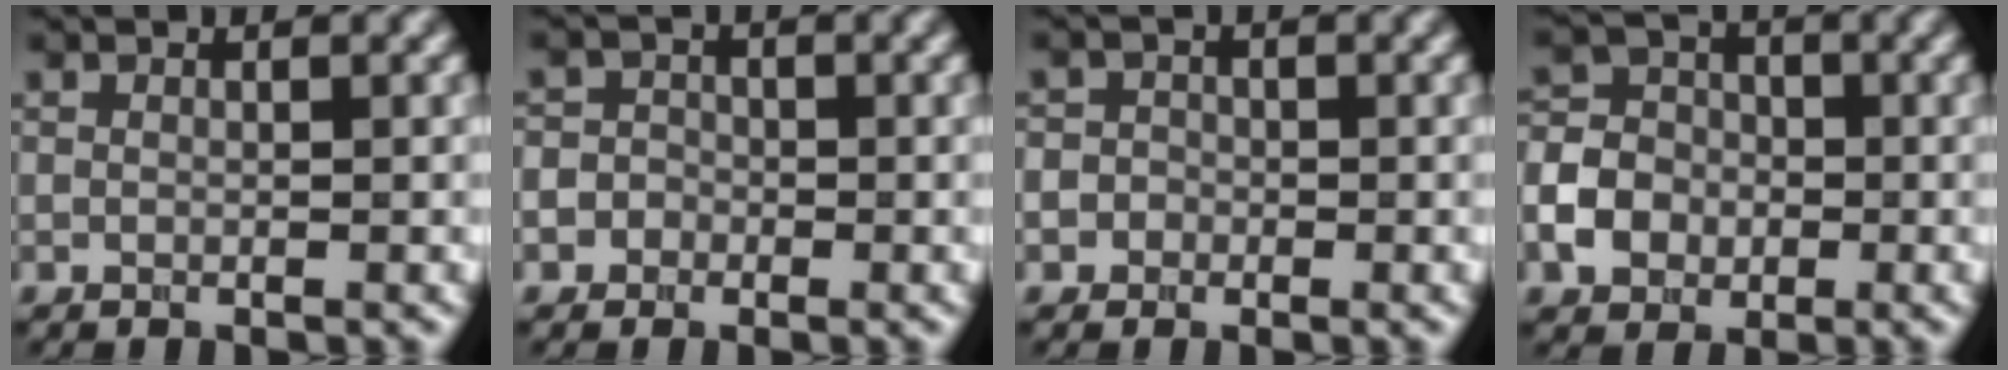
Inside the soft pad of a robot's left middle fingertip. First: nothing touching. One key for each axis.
{"total": 3.3, "fx": -1.2, "fy": 3.0, "fz": 0.7, "tx": 0.020, "ty": 0.012, "tz": -0.045}
{"total": 2.6, "fx": -0.6, "fy": 2.4, "fz": 0.6, "tx": 0.019, "ty": 0.015, "tz": -0.036}
{"total": 4.6, "fx": -1.5, "fy": 3.8, "fz": 2.1, "tx": -0.042, "ty": 0.005, "tz": -0.037}